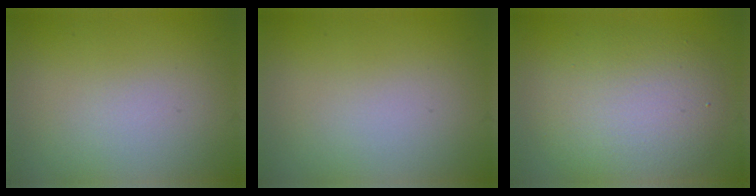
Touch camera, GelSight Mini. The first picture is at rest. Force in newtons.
{"total": 0.0}
{"total": 6.1, "press": 6.1, "slide": 0.2}